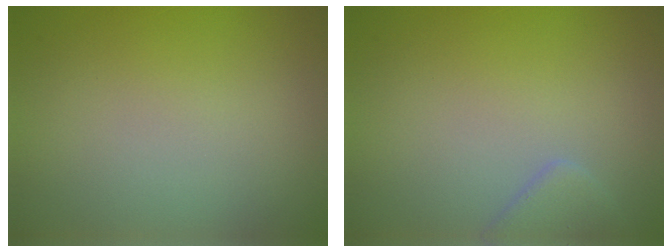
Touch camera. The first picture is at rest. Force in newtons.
{"total": 2.1, "press": 2.1, "slide": 0.2}